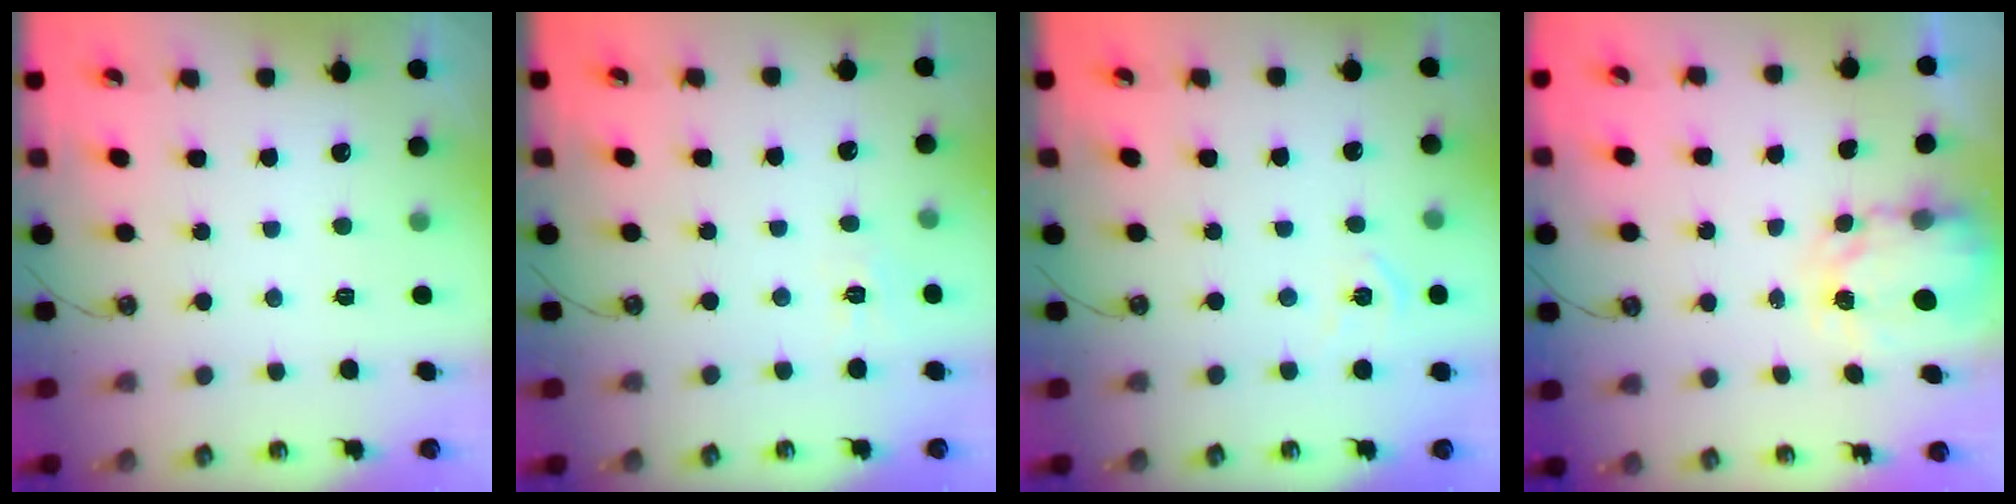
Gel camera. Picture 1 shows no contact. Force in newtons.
{"total": 3.3, "press": 3.3, "slide": 0.5}
{"total": 5.3, "press": 5.2, "slide": 0.6}
{"total": 3.9, "press": 3.9, "slide": 0.1}